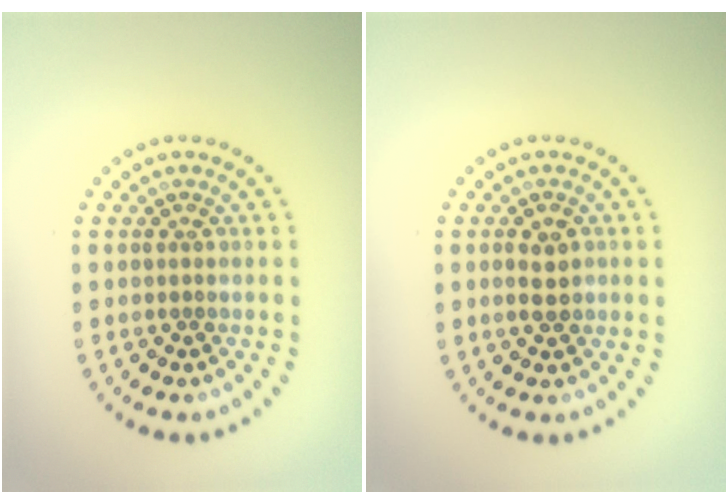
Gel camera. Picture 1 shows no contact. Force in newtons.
{"total": 2.0, "press": 2.0, "slide": 0.1}